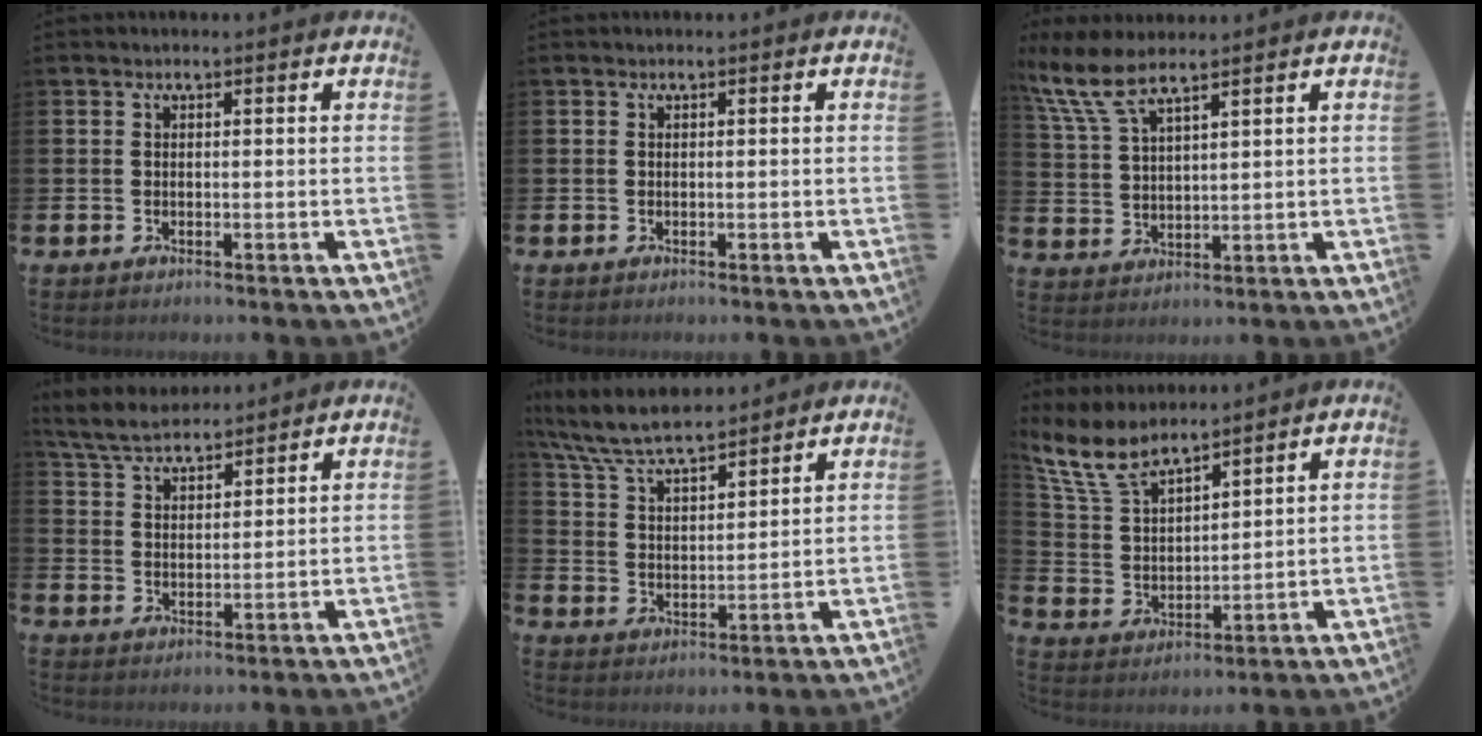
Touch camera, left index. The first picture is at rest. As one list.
[{"total": 0.0}, {"total": 7.2, "force": [6.2, 1.1, 3.5], "torque": [-0.092, -0.014, 0.115]}, {"total": 5.6, "force": [5.4, 1.0, 1.2], "torque": [-0.046, -0.020, 0.099]}, {"total": 7.6, "force": [7.2, 0.9, 2.3], "torque": [-0.076, -0.038, 0.130]}, {"total": 8.1, "force": [7.2, 2.3, 2.9], "torque": [-0.091, -0.028, 0.133]}]